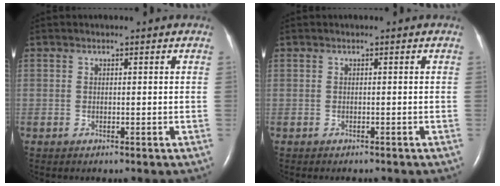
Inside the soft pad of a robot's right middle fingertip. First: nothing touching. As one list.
[{"total": 2.2, "force": [-1.9, 0.7, 0.8], "torque": [-0.016, -0.005, -0.017]}]